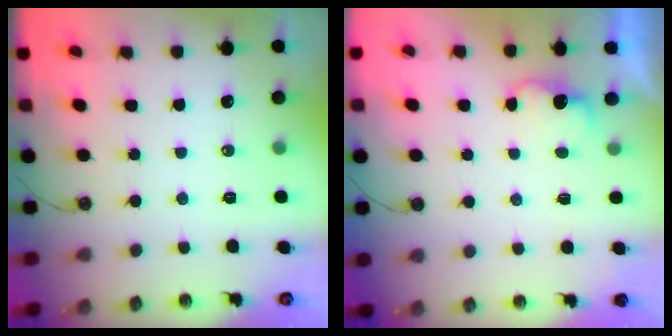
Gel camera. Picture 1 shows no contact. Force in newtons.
{"total": 2.9, "press": 2.8, "slide": 0.8}